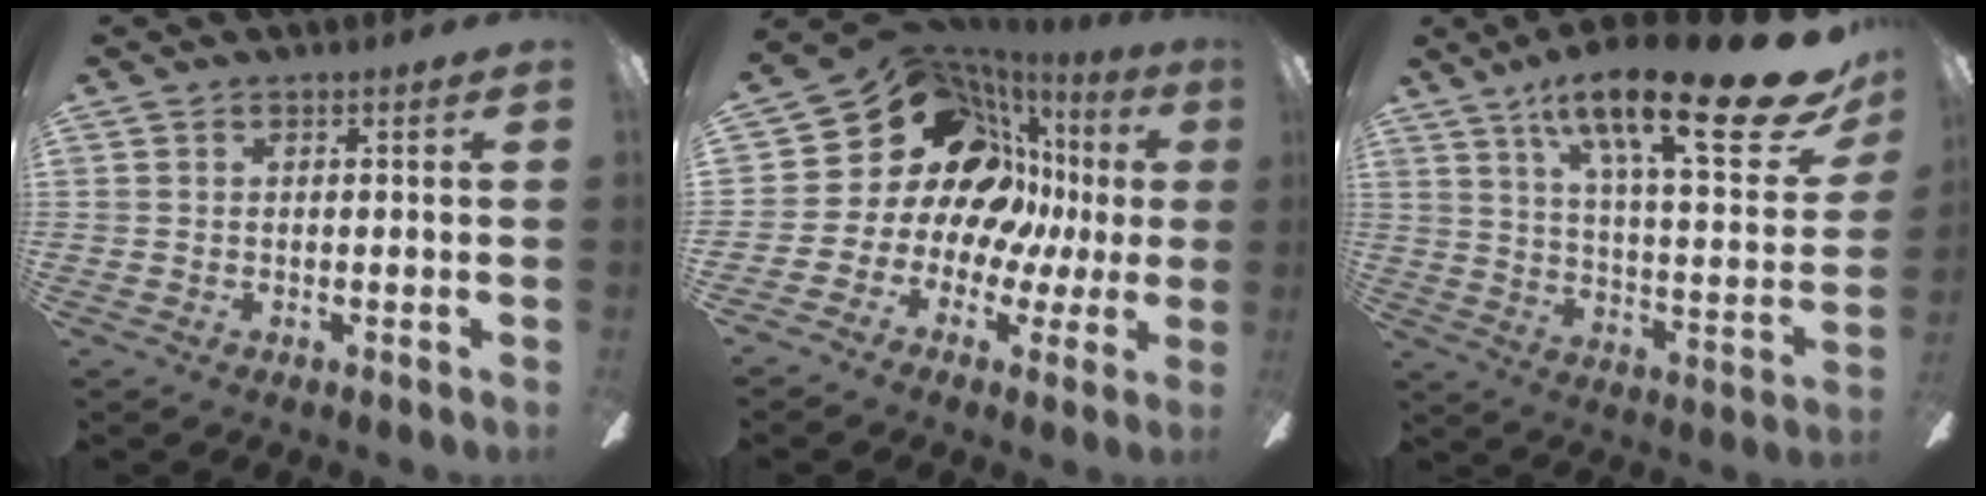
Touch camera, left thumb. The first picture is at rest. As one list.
[{"total": 21.0, "force": [8.4, 15.9, 10.9], "torque": [-0.212, -0.072, 0.176]}, {"total": 26.2, "force": [16.6, 6.4, 19.3], "torque": [-0.290, -0.097, 0.260]}]